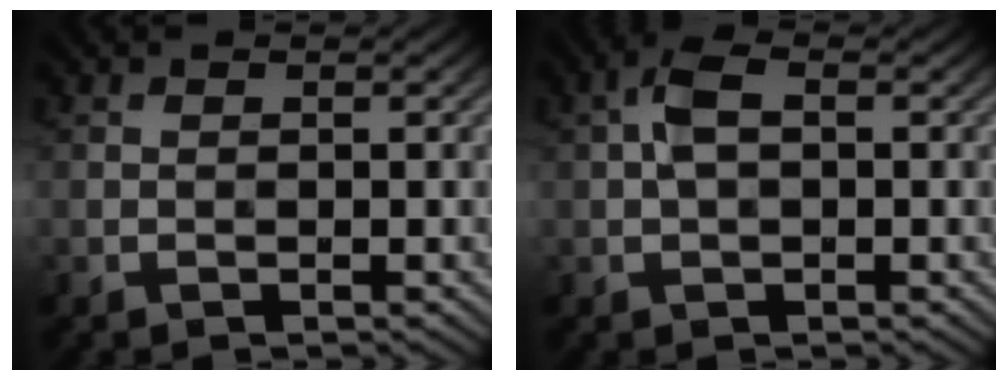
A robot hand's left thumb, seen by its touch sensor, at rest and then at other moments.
{"total": 3.6, "force": [0.4, 1.9, 3.0], "torque": [-0.069, 0.011, 0.002]}